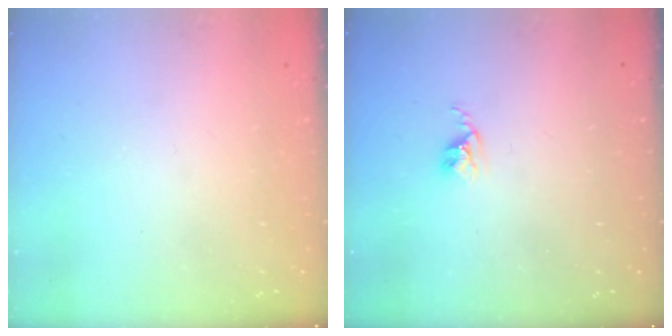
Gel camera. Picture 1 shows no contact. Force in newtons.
{"total": 2.6, "press": 2.6, "slide": 0.4}